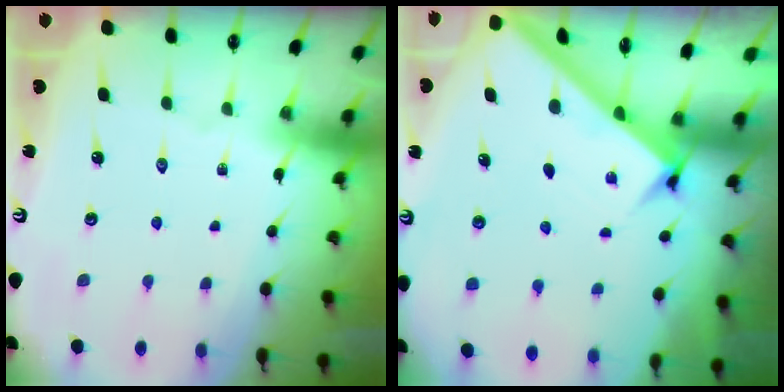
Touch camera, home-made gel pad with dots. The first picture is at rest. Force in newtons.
{"total": 2.6, "press": 2.6, "slide": 0.3}